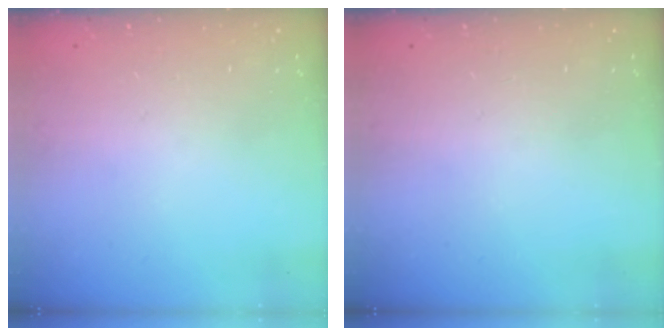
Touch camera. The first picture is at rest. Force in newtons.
{"total": 0.0}